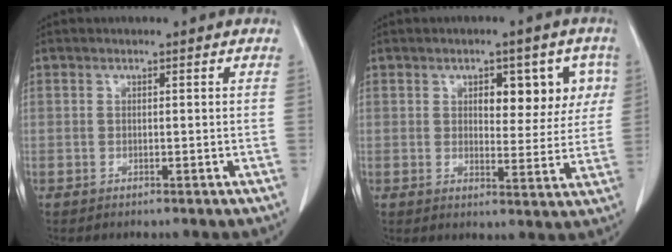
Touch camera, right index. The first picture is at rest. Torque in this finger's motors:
{"motor_torque": [0.19, 0.15, 0.15, 0.06]}